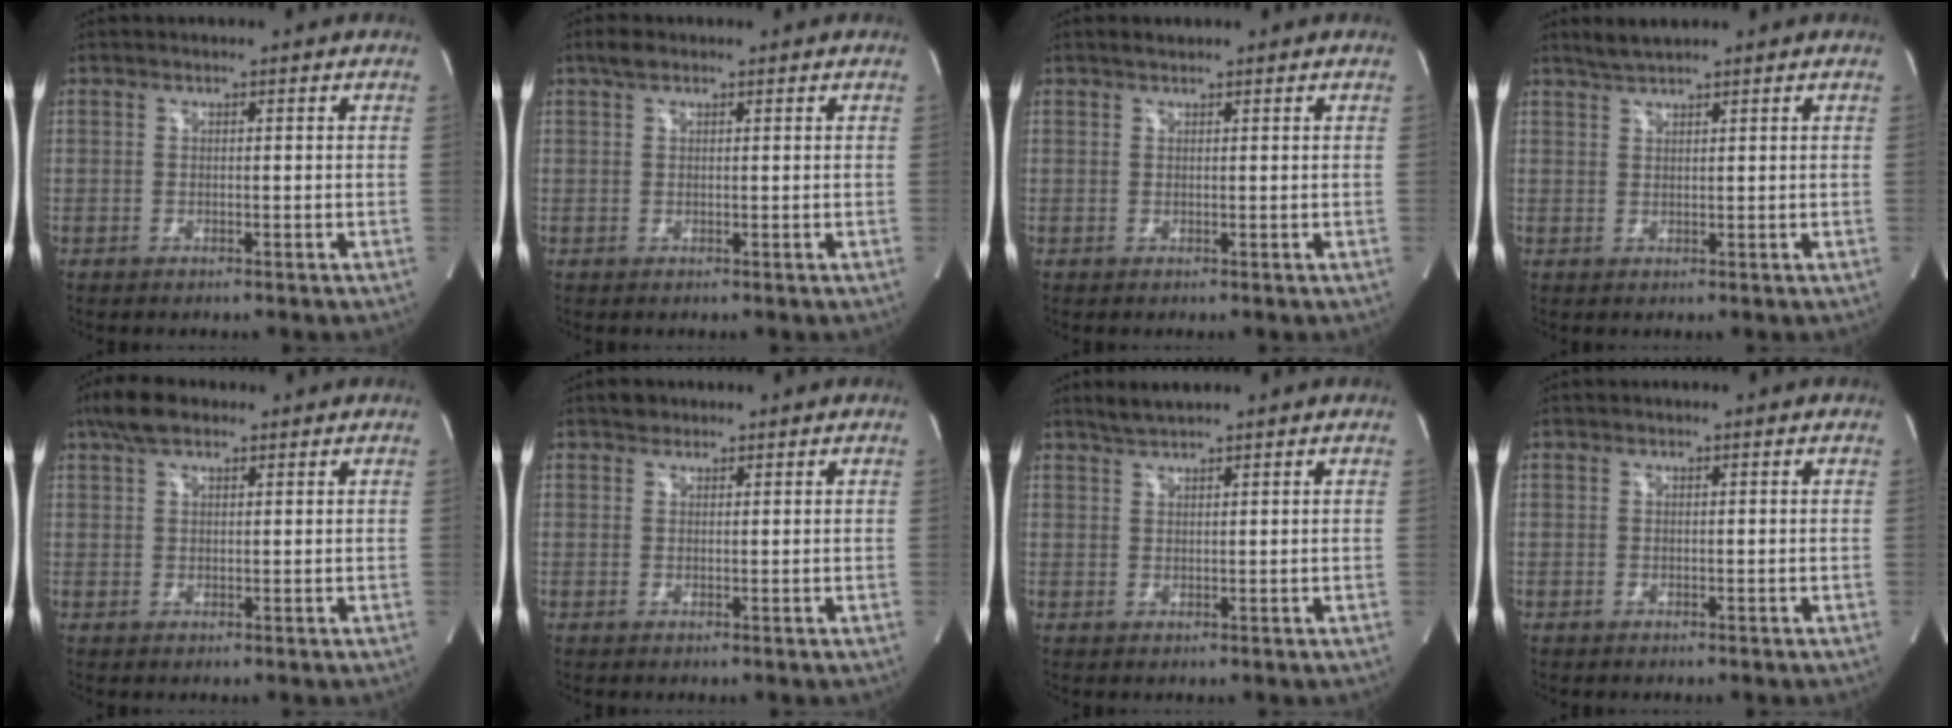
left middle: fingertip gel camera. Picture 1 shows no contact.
{"total": 1.8, "force": [1.2, 0.8, 1.0], "torque": [-0.027, 0.015, 0.023]}
{"total": 1.0, "force": [0.8, 0.3, 0.3], "torque": [-0.014, 0.008, 0.017]}
{"total": 2.6, "force": [2.4, 0.0, 1.1], "torque": [-0.029, 0.009, 0.048]}
{"total": 4.8, "force": [3.3, 1.9, 2.9], "torque": [-0.066, 0.021, 0.063]}
{"total": 1.4, "force": [1.1, 0.9, 0.2], "torque": [-0.005, 0.005, 0.015]}
{"total": 2.5, "force": [2.3, 0.0, 1.0], "torque": [-0.027, 0.009, 0.045]}
{"total": 0.0}